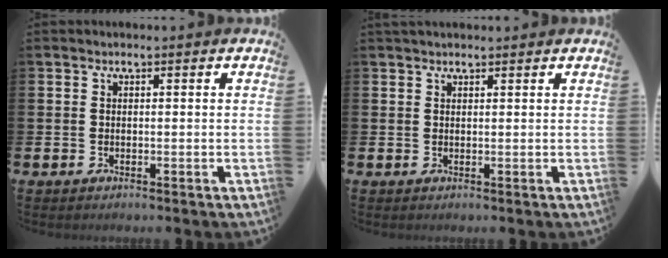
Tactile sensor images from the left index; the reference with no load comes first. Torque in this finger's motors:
{"motor_torque": [-0.20, -1.00, 0.54, 0.13]}